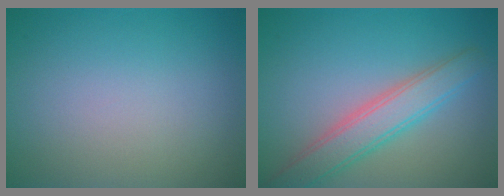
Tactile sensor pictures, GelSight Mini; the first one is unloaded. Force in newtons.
{"total": 4.3, "press": 4.2, "slide": 0.4}